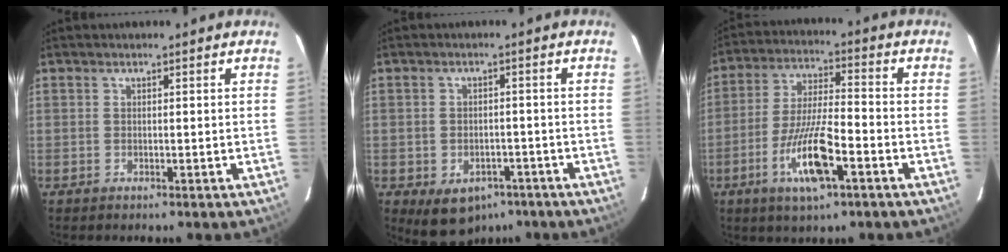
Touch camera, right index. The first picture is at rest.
{"total": 6.9, "force": [-3.9, 4.9, 2.8], "torque": [-0.044, 0.007, -0.044]}
{"total": 11.4, "force": [-5.0, 2.0, 10.1], "torque": [-0.198, -0.007, -0.088]}